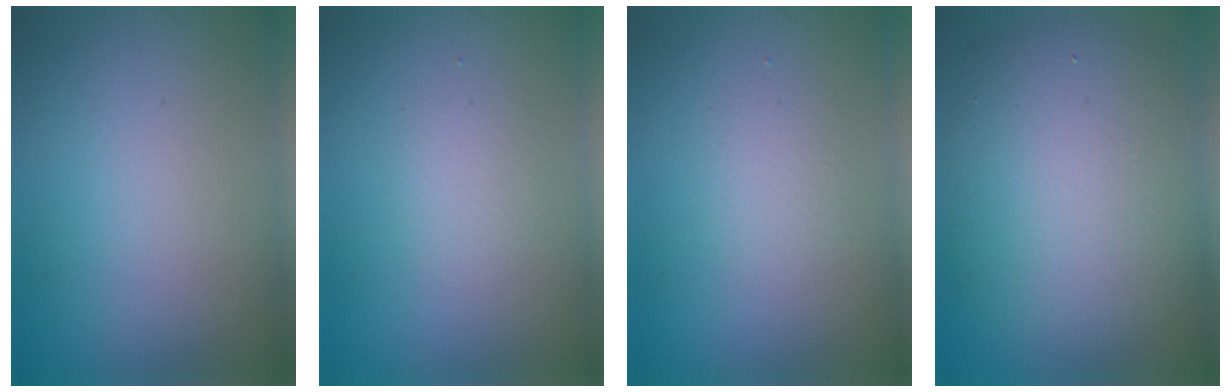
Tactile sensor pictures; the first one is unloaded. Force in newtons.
{"total": 1.3, "press": 1.3, "slide": 0.1}
{"total": 1.3, "press": 1.3, "slide": 0.1}
{"total": 9.2, "press": 9.2, "slide": 0.7}